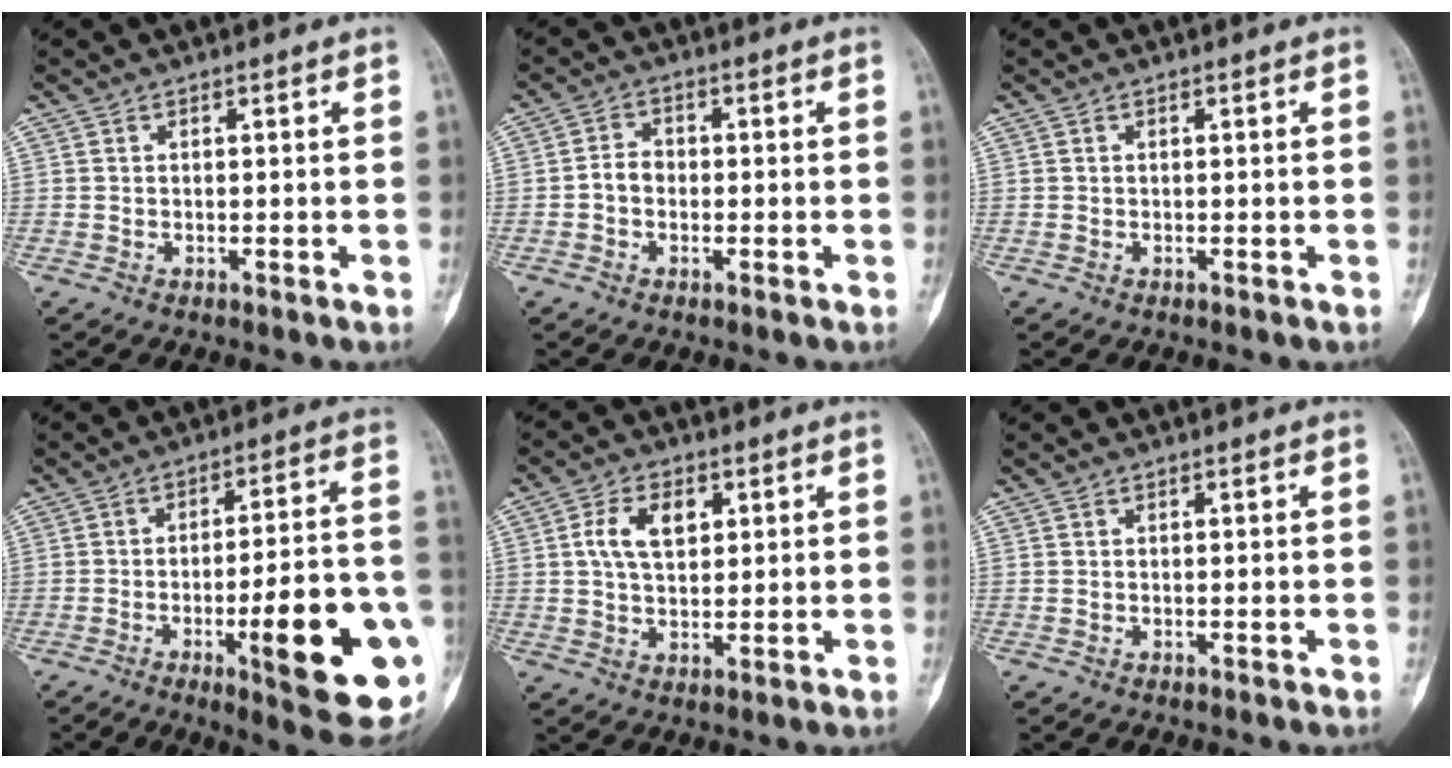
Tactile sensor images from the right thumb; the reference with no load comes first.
{"total": 3.2, "force": [-0.7, 2.5, 1.8], "torque": [-0.023, 0.013, -0.020]}
{"total": 0.0}
{"total": 21.0, "force": [-6.6, 4.7, 19.3], "torque": [-0.230, 0.014, -0.082]}
{"total": 7.4, "force": [2.1, 4.5, 5.5], "torque": [-0.089, 0.001, 0.037]}
{"total": 0.0}